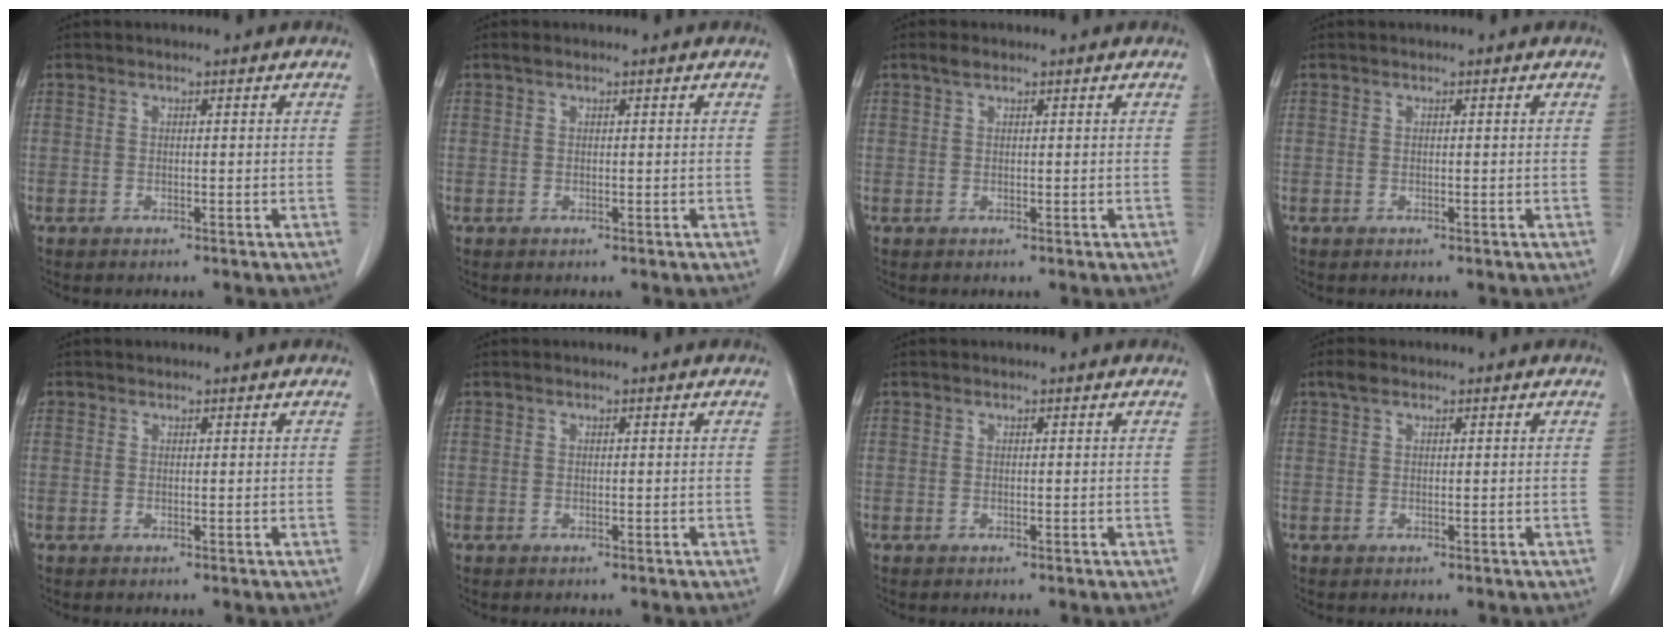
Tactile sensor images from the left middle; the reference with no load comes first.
{"total": 0.5, "force": [0.4, 0.1, 0.3], "torque": [-0.012, 0.007, 0.008]}
{"total": 1.3, "force": [0.9, 0.4, 0.8], "torque": [-0.019, 0.008, 0.019]}
{"total": 0.0}
{"total": 0.5, "force": [0.4, 0.3, 0.0], "torque": [-0.002, 0.004, 0.008]}
{"total": 0.0}
{"total": 0.0}
{"total": 1.4, "force": [1.0, 0.7, 0.8], "torque": [-0.019, 0.013, 0.018]}